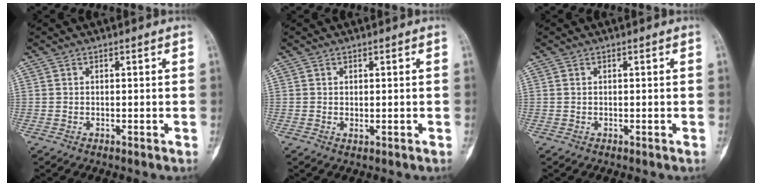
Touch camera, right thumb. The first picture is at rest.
{"total": 0.8, "force": [0.0, 0.4, 0.7], "torque": [-0.015, -0.004, 0.003]}
{"total": 0.0}